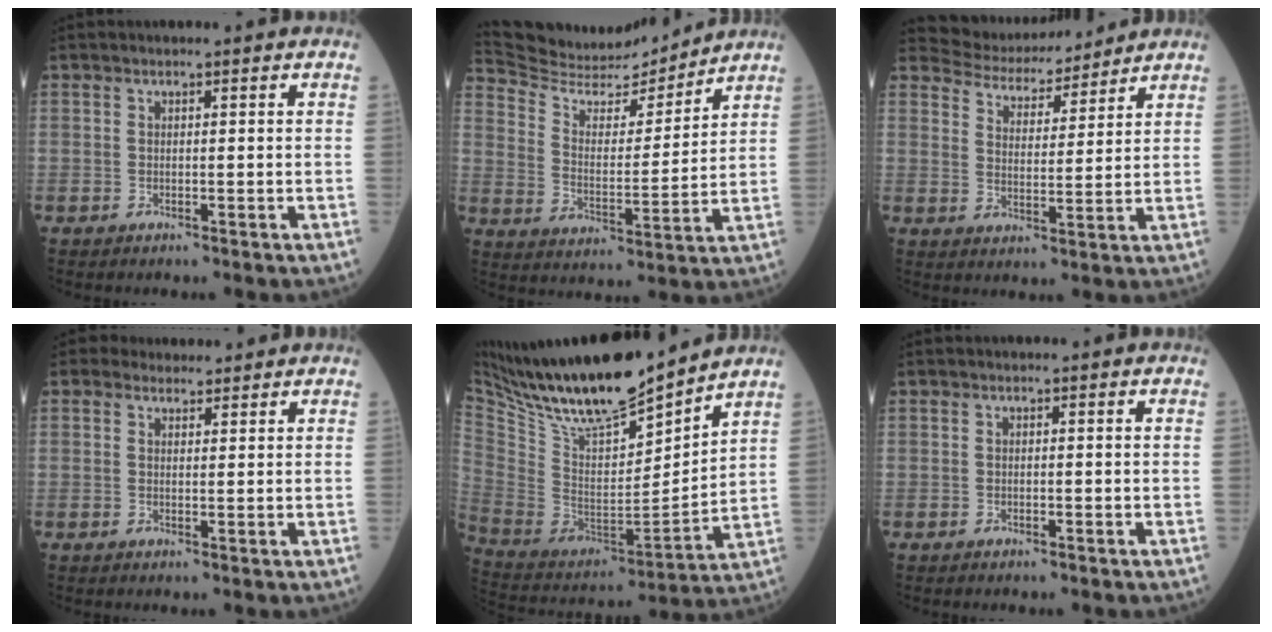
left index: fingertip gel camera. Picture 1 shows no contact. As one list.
[{"total": 15.0, "force": [14.5, 1.5, 3.4], "torque": [-0.073, -0.006, 0.244]}, {"total": 9.5, "force": [9.2, 2.1, 1.0], "torque": [-0.022, 0.008, 0.146]}, {"total": 3.1, "force": [2.7, 1.5, 0.0], "torque": [0.006, 0.011, 0.037]}, {"total": 20.9, "force": [17.9, 2.8, 10.5], "torque": [-0.198, -0.017, 0.326]}, {"total": 0.0}]